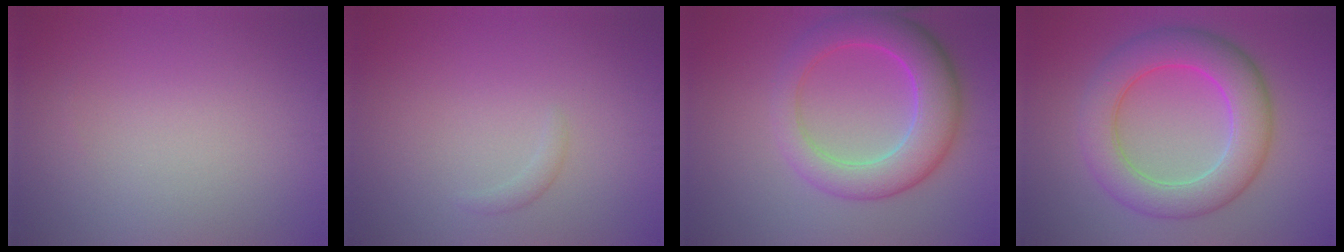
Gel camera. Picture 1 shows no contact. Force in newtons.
{"total": 0.8, "press": 0.8, "slide": 0.0}
{"total": 7.2, "press": 7.2, "slide": 0.5}
{"total": 7.6, "press": 7.6, "slide": 0.2}